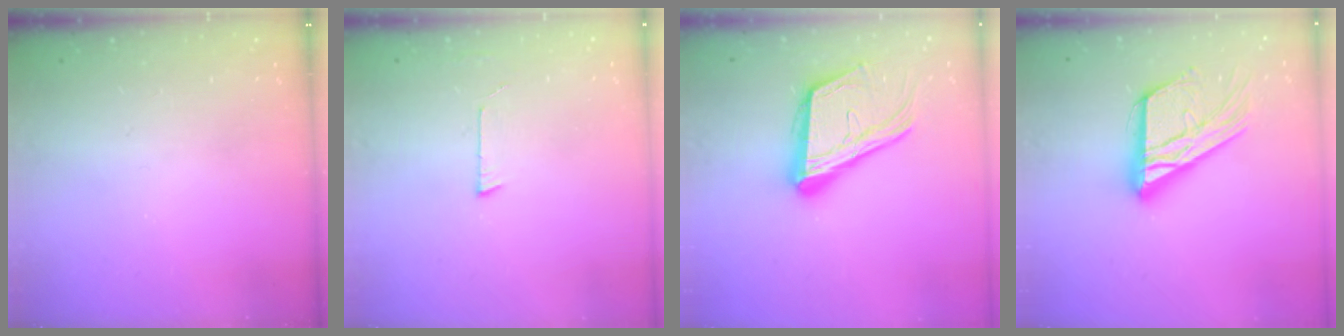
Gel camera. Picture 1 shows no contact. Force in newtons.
{"total": 2.7, "press": 2.7, "slide": 0.2}
{"total": 19.3, "press": 18.8, "slide": 4.6}
{"total": 17.5, "press": 17.4, "slide": 1.4}